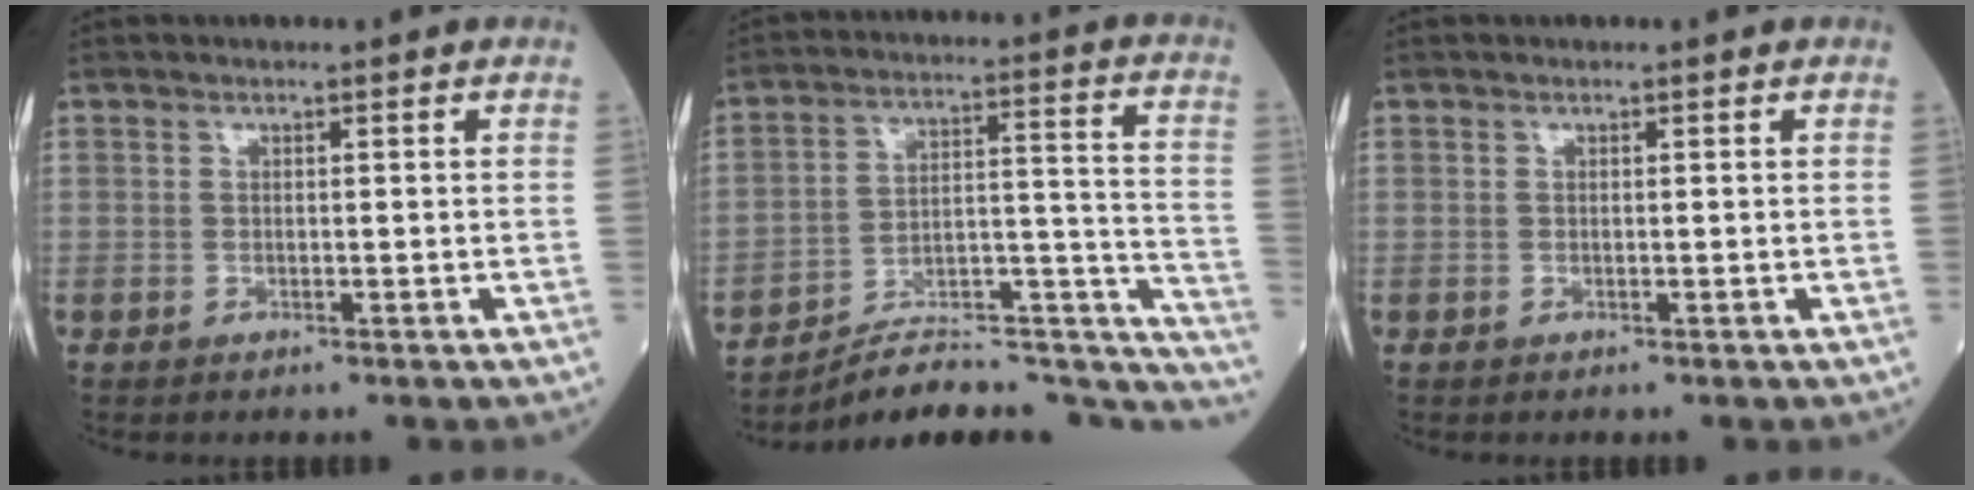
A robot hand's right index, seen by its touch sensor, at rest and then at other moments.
{"total": 23.1, "force": [-21.1, 4.3, 8.3], "torque": [-0.048, 0.056, -0.297]}
{"total": 0.0}